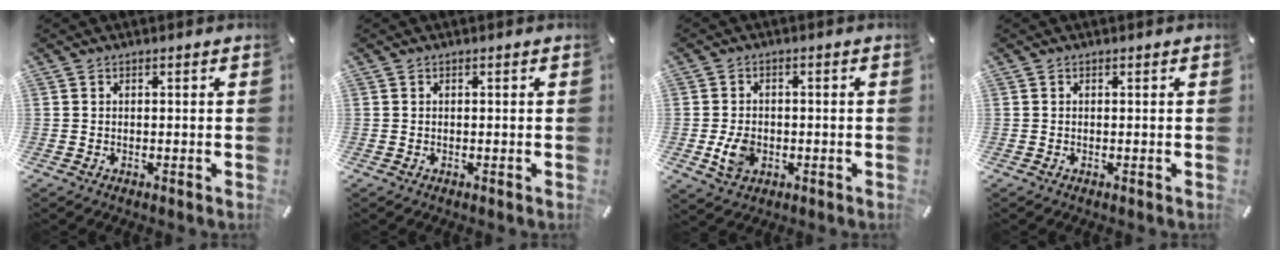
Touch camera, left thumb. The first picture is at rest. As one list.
[{"total": 0.0}, {"total": 5.5, "force": [-1.1, 4.2, 3.4], "torque": [-0.068, -0.007, -0.024]}, {"total": 0.0}]